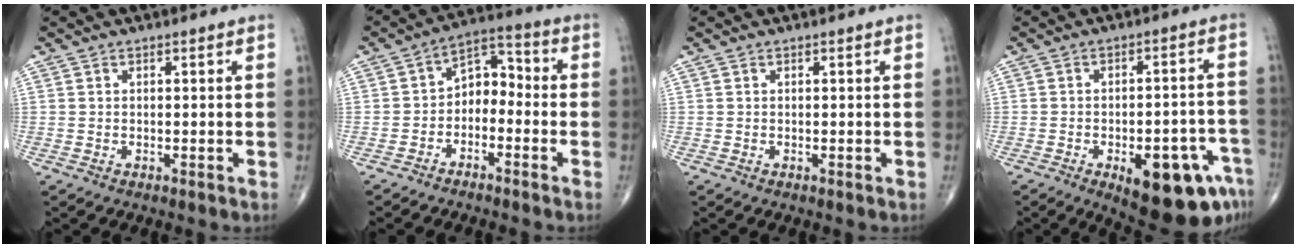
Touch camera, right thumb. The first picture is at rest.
{"total": 7.2, "force": [-2.3, 4.9, 4.6], "torque": [-0.046, 0.047, -0.055]}
{"total": 0.0}
{"total": 16.6, "force": [-8.0, 6.6, 13.0], "torque": [-0.113, 0.038, -0.092]}